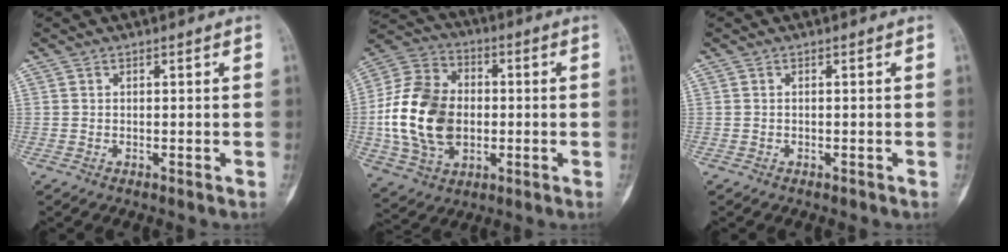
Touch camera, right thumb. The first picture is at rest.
{"total": 19.0, "force": [-1.3, 13.8, 13.0], "torque": [-0.235, 0.015, -0.020]}
{"total": 0.0}